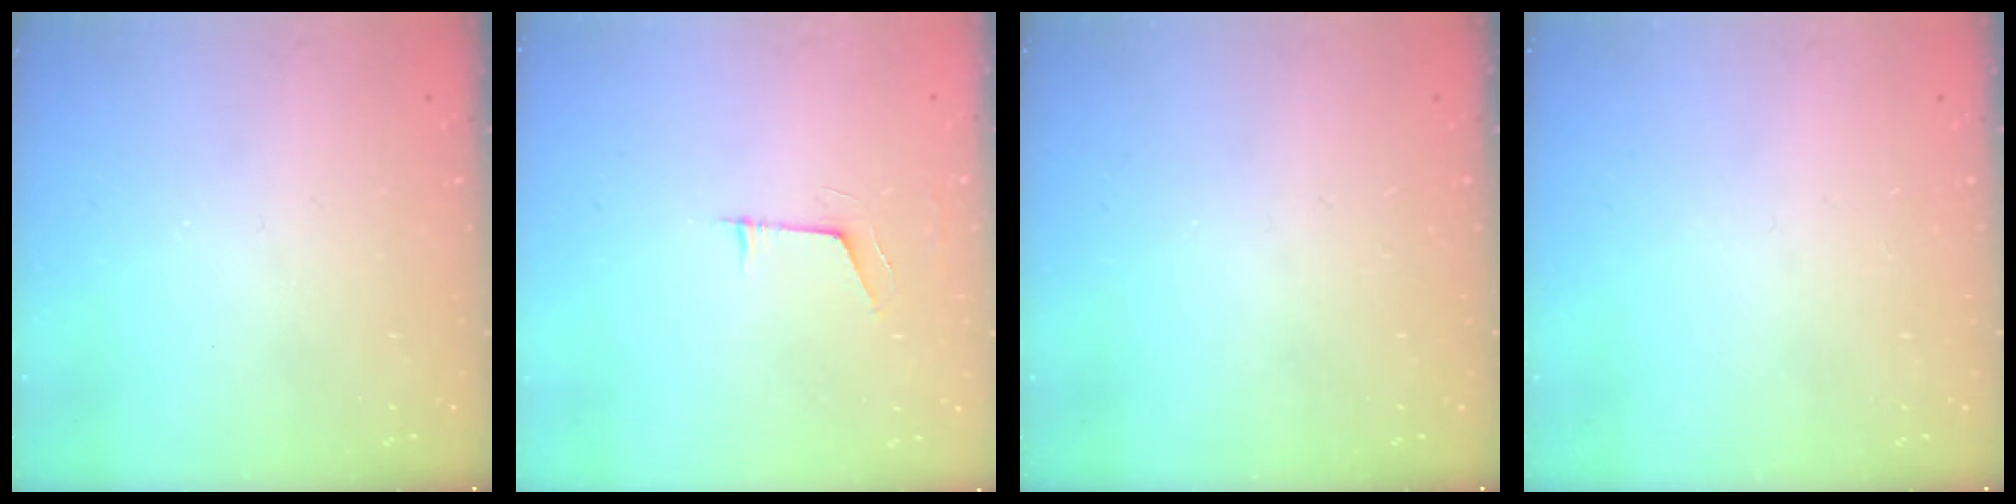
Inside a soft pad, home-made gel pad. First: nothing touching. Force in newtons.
{"total": 4.4, "press": 4.3, "slide": 0.7}
{"total": 0.0}
{"total": 0.0}